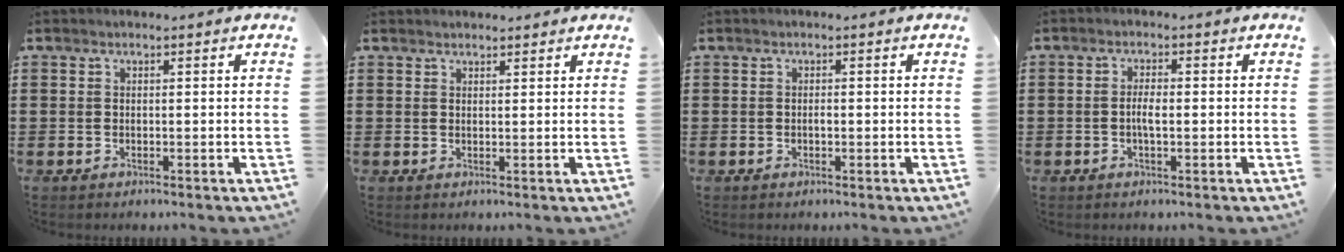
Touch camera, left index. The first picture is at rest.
{"total": 1.2, "force": [1.2, 0.3, 0.1], "torque": [-0.004, 0.001, 0.024]}
{"total": 0.7, "force": [-0.2, 0.2, 0.6], "torque": [-0.015, -0.004, -0.002]}
{"total": 2.8, "force": [-0.4, 0.6, 2.7], "torque": [-0.055, -0.003, -0.010]}